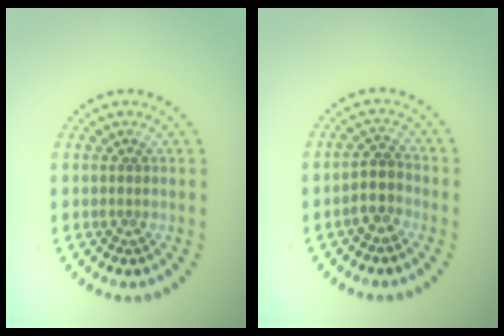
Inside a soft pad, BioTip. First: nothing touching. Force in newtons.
{"total": 2.4, "press": 2.0, "slide": 1.3}